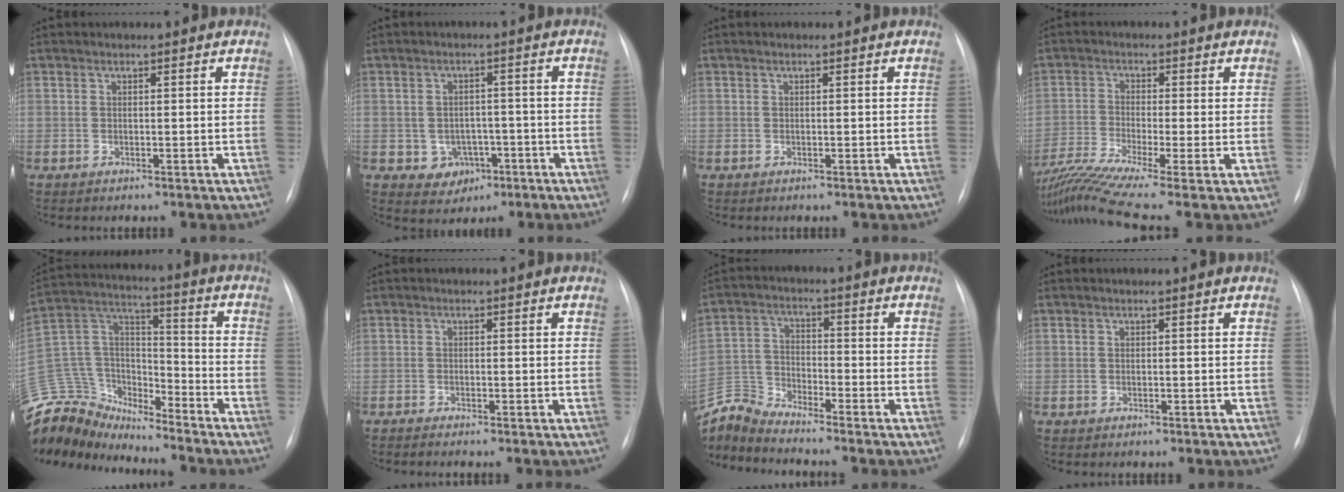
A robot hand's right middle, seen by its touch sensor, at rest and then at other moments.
{"total": 5.0, "force": [-2.0, 4.3, 1.6], "torque": [-0.017, 0.013, -0.016]}
{"total": 0.0}
{"total": 10.2, "force": [-7.4, -1.0, 7.0], "torque": [-0.143, -0.009, -0.134]}
{"total": 19.5, "force": [-18.2, 5.5, 4.3], "torque": [-0.095, 0.056, -0.319]}
{"total": 0.8, "force": [-0.6, -0.1, 0.4], "torque": [-0.006, -0.001, -0.013]}
{"total": 8.1, "force": [-8.0, -1.0, 0.3], "torque": [-0.016, 0.007, -0.162]}
{"total": 0.0}